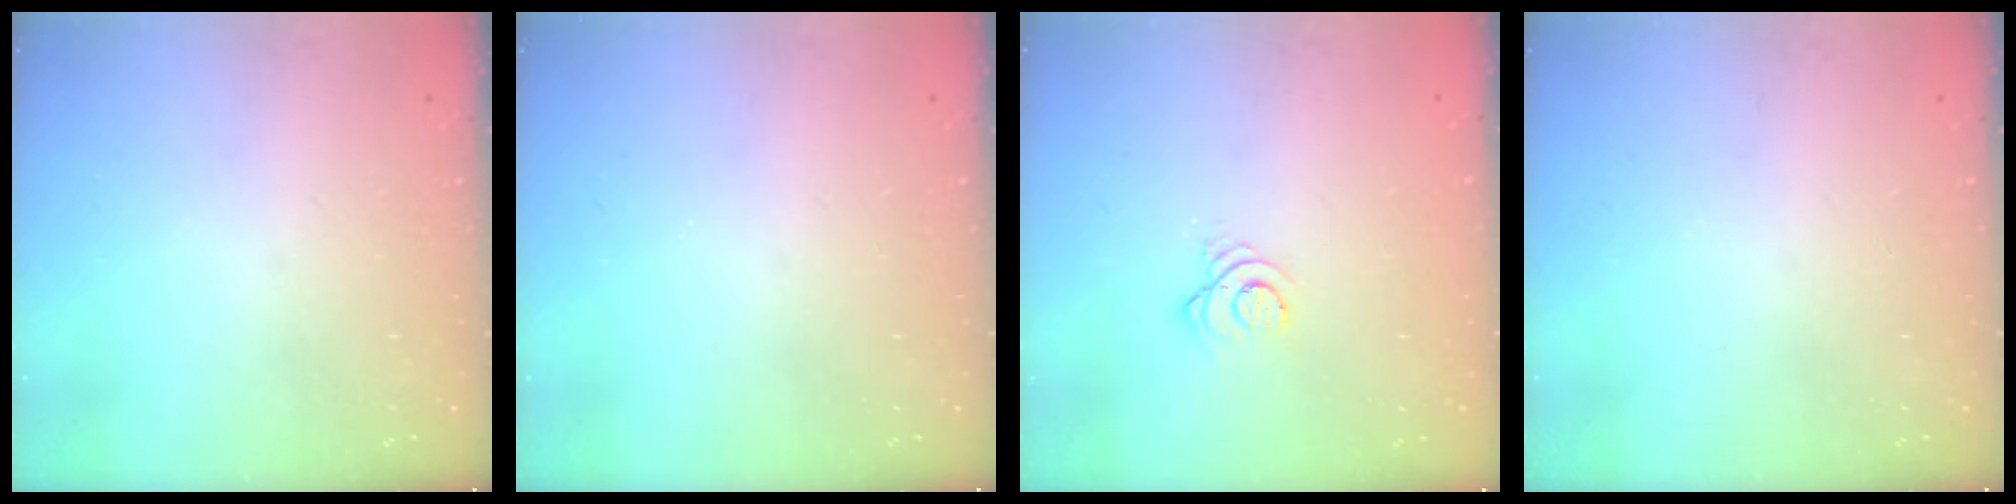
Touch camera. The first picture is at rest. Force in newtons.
{"total": 0.0}
{"total": 3.1, "press": 3.1, "slide": 0.3}
{"total": 0.0}